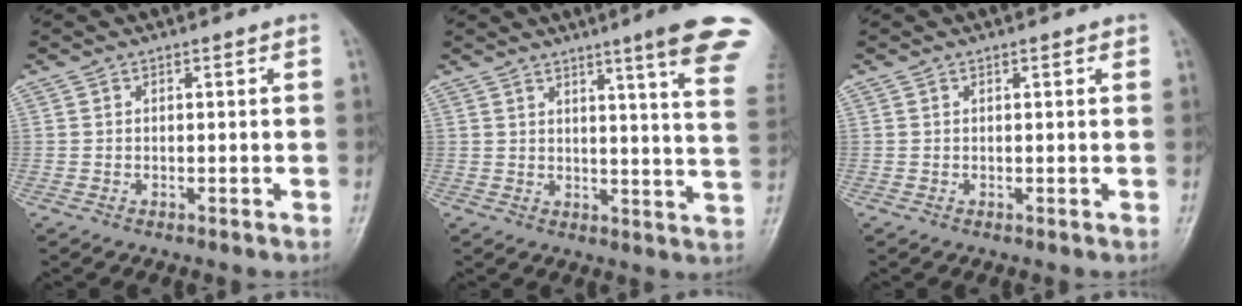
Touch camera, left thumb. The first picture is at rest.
{"total": 16.3, "force": [10.8, 0.6, 12.2], "torque": [-0.133, -0.056, 0.119]}
{"total": 0.8, "force": [0.4, 0.3, 0.6], "torque": [-0.008, 0.000, 0.006]}